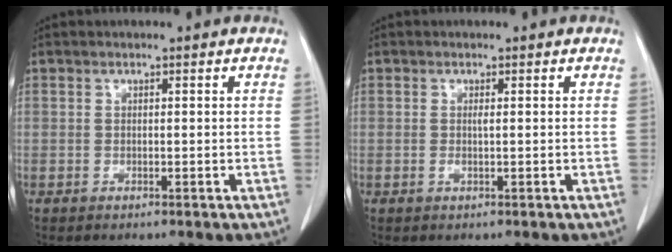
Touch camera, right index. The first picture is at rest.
{"total": 0.7, "force": [0.0, 0.1, 0.7], "torque": [-0.018, -0.002, 0.000]}